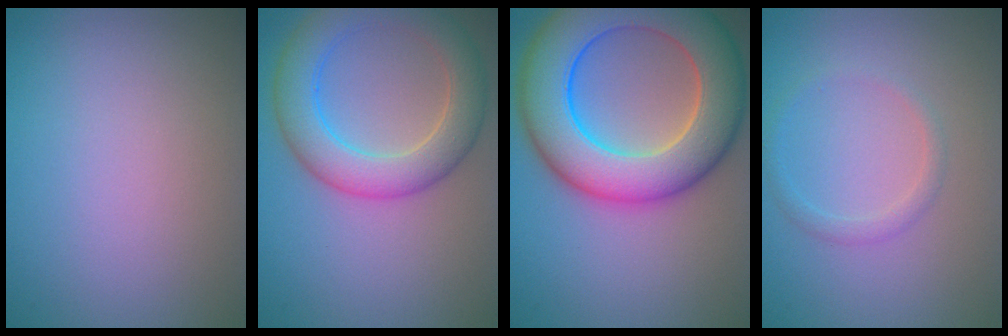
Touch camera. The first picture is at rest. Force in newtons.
{"total": 6.1, "press": 6.1, "slide": 0.2}
{"total": 11.9, "press": 11.9, "slide": 0.5}
{"total": 1.3, "press": 1.3, "slide": 0.1}